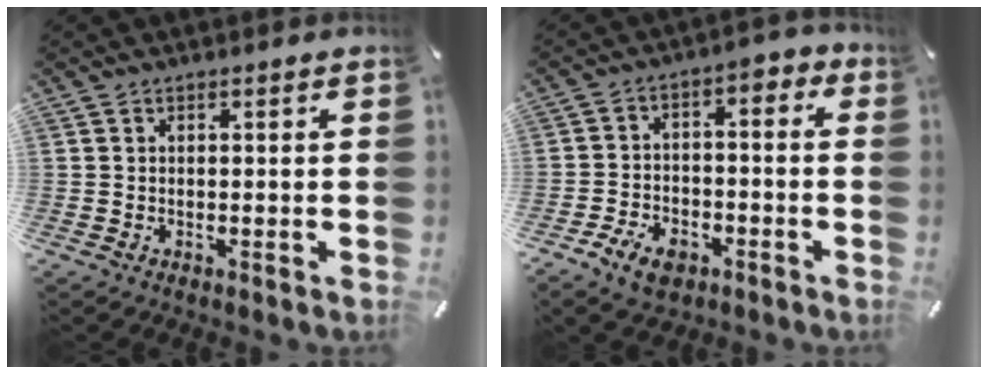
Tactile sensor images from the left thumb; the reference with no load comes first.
{"total": 9.1, "force": [-4.5, 6.3, 4.8], "torque": [-0.091, 0.029, -0.081]}